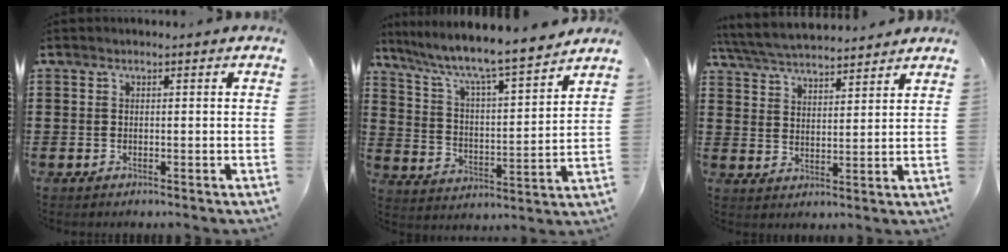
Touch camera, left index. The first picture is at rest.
{"total": 6.7, "force": [5.8, 0.1, 3.3], "torque": [-0.089, -0.048, 0.091]}
{"total": 5.2, "force": [5.1, 0.4, 1.1], "torque": [-0.043, -0.023, 0.090]}